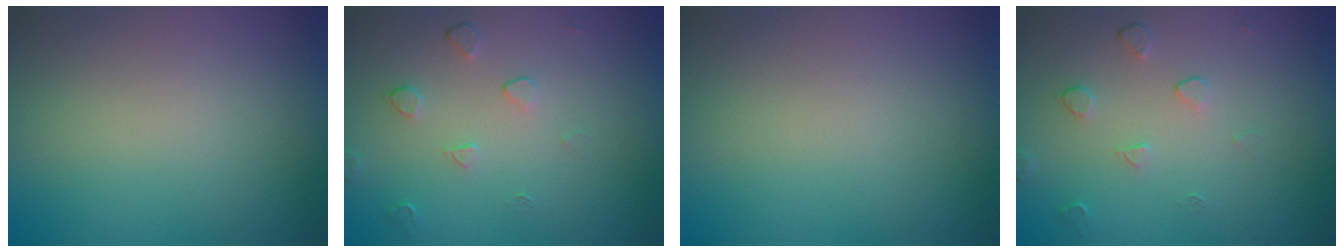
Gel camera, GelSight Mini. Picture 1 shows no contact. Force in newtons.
{"total": 1.5, "press": 0.9, "slide": 1.1}
{"total": 0.0}
{"total": 1.5, "press": 0.9, "slide": 1.1}